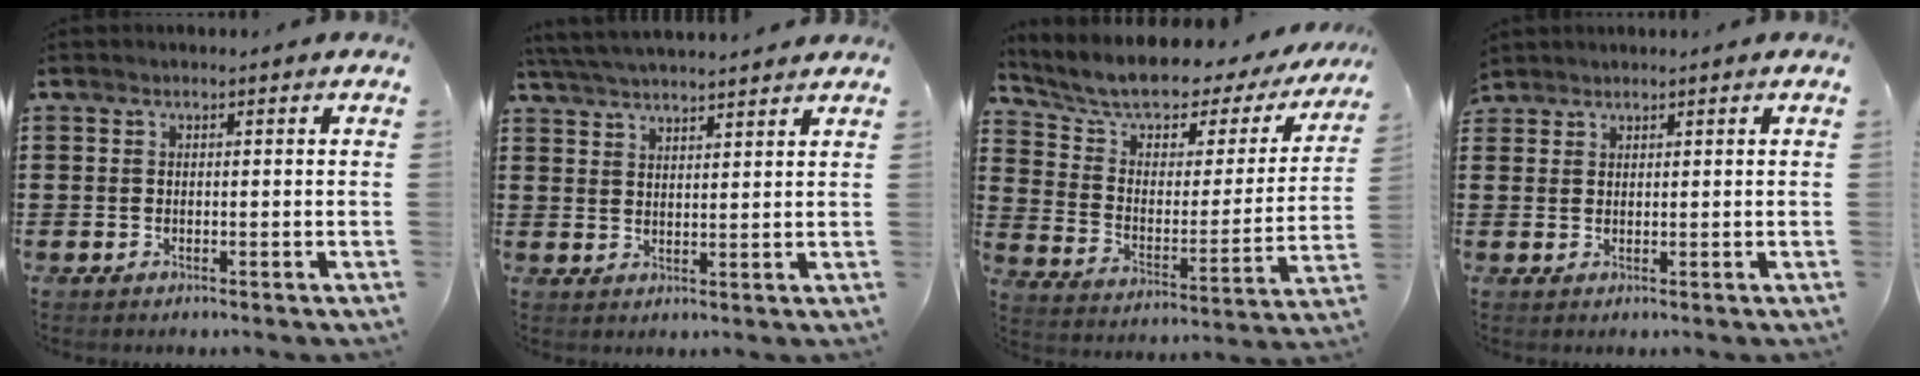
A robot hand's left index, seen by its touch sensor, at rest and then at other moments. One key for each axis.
{"total": 4.2, "fx": 4.1, "fy": -0.2, "fz": 0.9, "tx": -0.030, "ty": -0.012, "tz": 0.074}
{"total": 6.4, "fx": 5.6, "fy": 2.3, "fz": 2.3, "tx": -0.071, "ty": -0.047, "tz": 0.089}
{"total": 1.4, "fx": 1.4, "fy": 0.3, "fz": 0.0, "tx": -0.002, "ty": 0.002, "tz": 0.028}